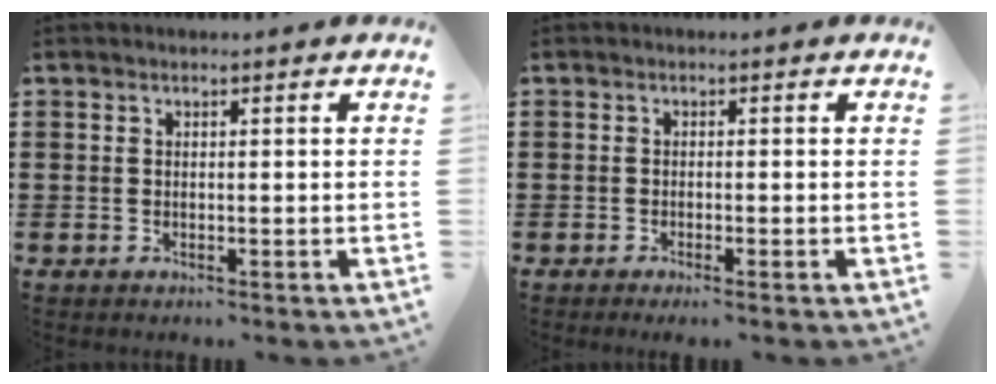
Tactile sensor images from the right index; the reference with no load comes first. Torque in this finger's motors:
{"motor_torque": [0.29, -0.12, 0.06, 0.01]}